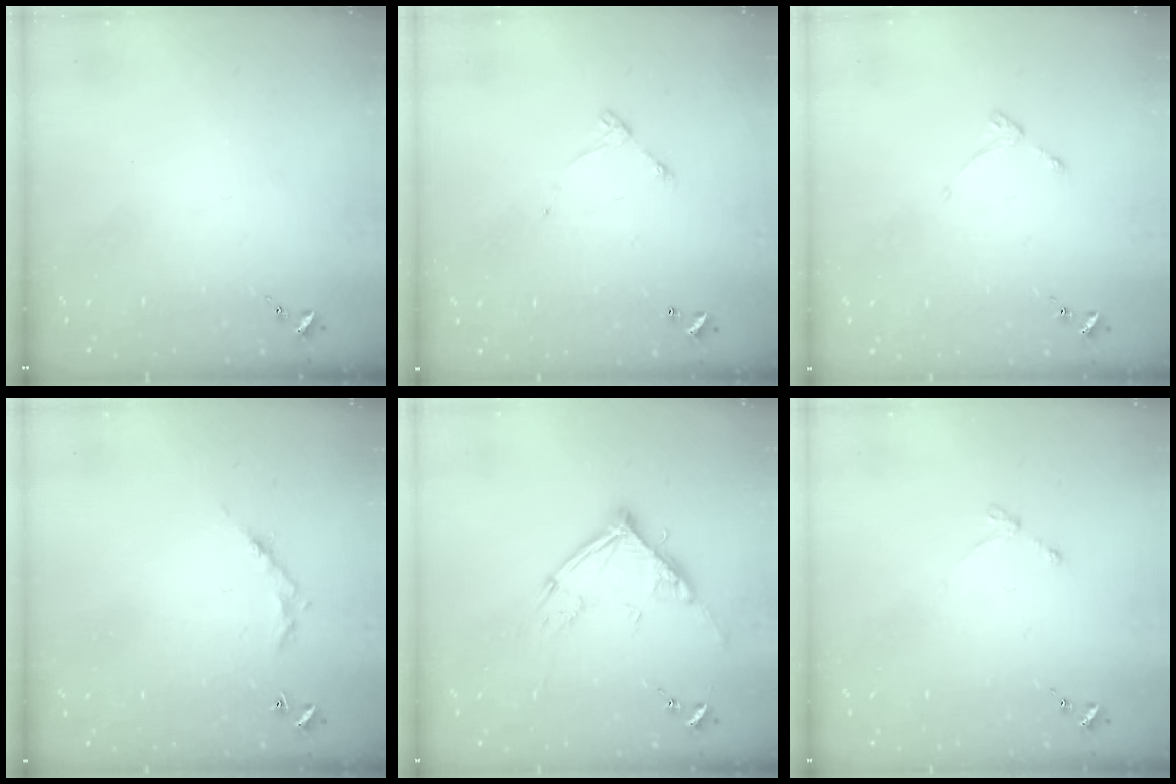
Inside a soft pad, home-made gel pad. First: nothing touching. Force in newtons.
{"total": 4.2, "press": 4.2, "slide": 0.2}
{"total": 2.6, "press": 2.6, "slide": 0.5}
{"total": 5.2, "press": 5.2, "slide": 0.3}
{"total": 12.9, "press": 12.8, "slide": 1.3}
{"total": 3.1, "press": 3.0, "slide": 0.4}